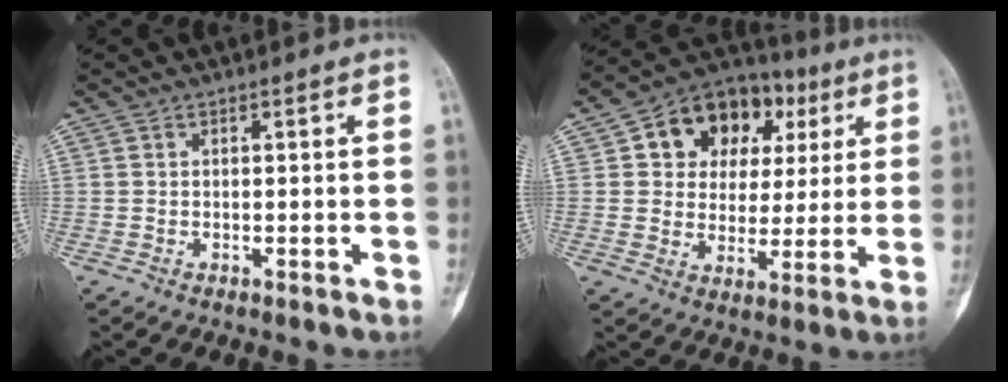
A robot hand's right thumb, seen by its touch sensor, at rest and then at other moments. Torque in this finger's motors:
{"motor_torque": [-0.68, 2.19, 0.75, 0.16, 0.03]}